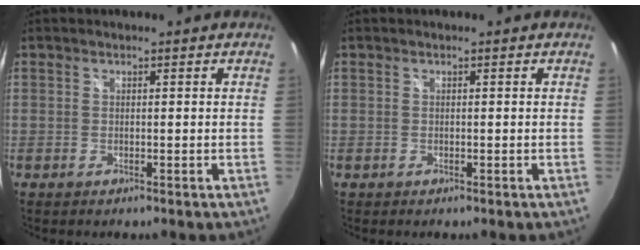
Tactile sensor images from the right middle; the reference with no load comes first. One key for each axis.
{"total": 0.0}